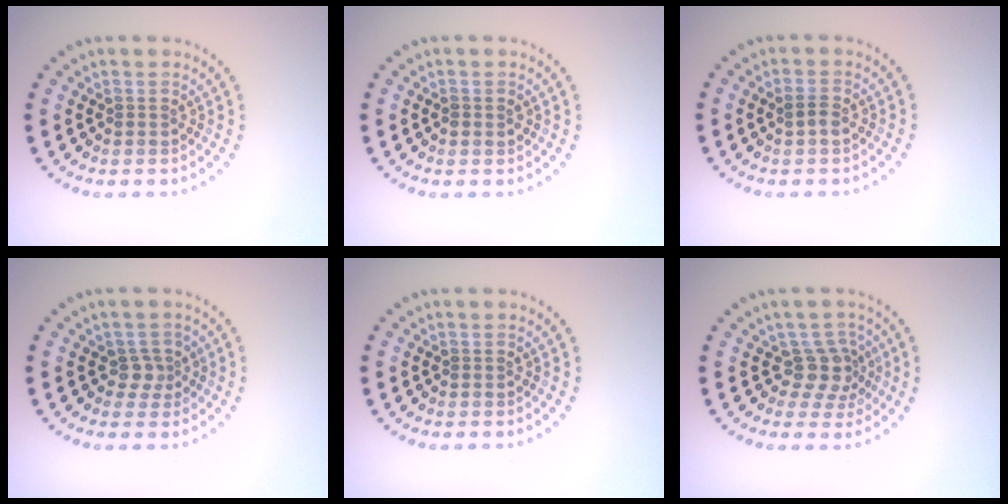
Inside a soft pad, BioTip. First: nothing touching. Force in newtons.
{"total": 0.8, "press": 0.7, "slide": 0.1}
{"total": 1.2, "press": 1.2, "slide": 0.3}
{"total": 1.6, "press": 1.2, "slide": 1.1}
{"total": 0.0}
{"total": 2.7, "press": 2.0, "slide": 1.8}